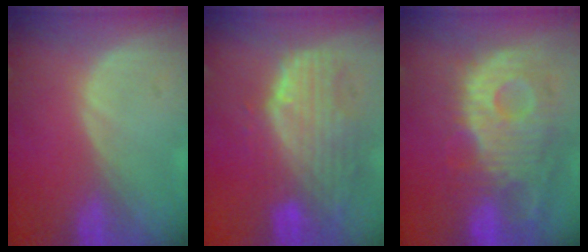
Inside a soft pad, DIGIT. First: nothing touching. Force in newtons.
{"total": 10.5, "press": 9.1, "slide": 5.4}
{"total": 12.2, "press": 10.8, "slide": 5.7}